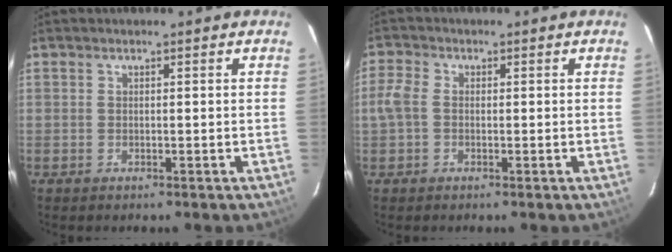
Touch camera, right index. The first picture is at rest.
{"total": 3.3, "force": [-0.6, 2.4, 2.1], "torque": [-0.048, 0.008, -0.014]}